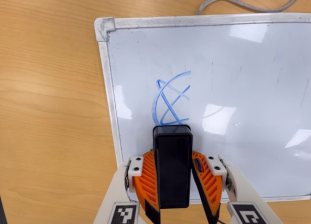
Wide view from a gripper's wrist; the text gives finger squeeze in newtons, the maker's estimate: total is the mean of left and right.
{"total": 6.9, "left": 7.8, "right": 6.0}